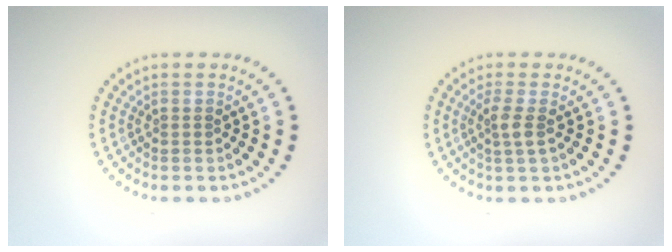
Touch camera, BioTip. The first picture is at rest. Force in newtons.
{"total": 1.7, "press": 1.4, "slide": 1.0}